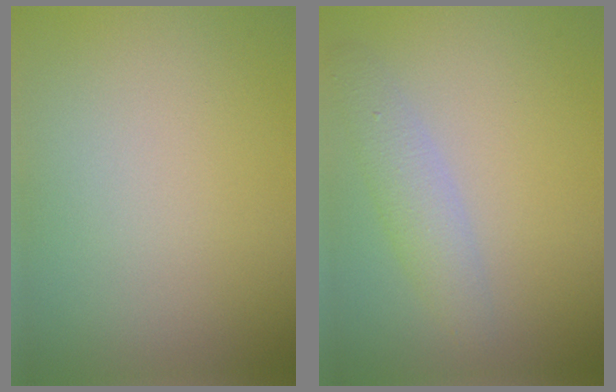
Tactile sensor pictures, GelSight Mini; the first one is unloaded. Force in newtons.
{"total": 2.6, "press": 2.6, "slide": 0.2}